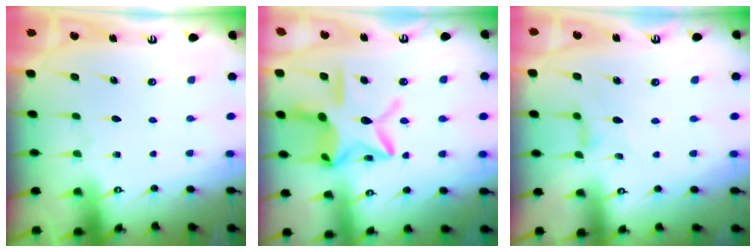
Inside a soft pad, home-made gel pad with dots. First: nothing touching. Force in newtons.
{"total": 17.5, "press": 17.4, "slide": 1.2}
{"total": 3.0, "press": 3.0, "slide": 0.6}